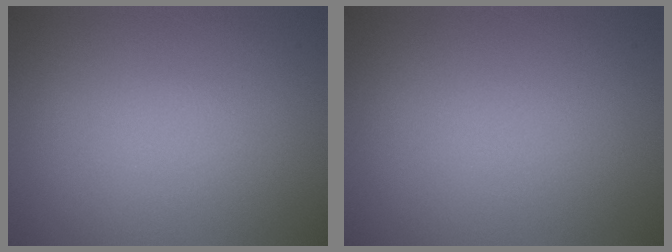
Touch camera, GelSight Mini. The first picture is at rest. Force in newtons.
{"total": 0.0}